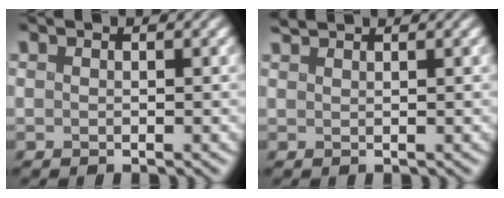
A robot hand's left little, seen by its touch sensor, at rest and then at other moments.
{"total": 1.4, "force": [1.3, 0.2, 0.5], "torque": [-0.006, 0.010, 0.017]}